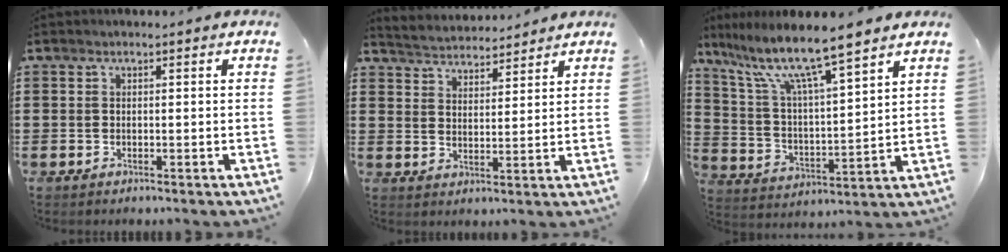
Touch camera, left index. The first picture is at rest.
{"total": 3.7, "force": [3.7, 0.4, -0.1], "torque": [-0.018, -0.021, 0.063]}
{"total": 9.8, "force": [7.9, 0.6, 5.6], "torque": [-0.139, -0.043, 0.131]}